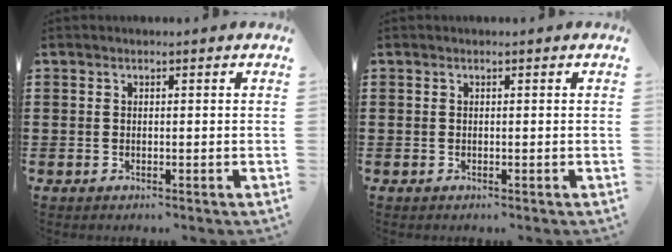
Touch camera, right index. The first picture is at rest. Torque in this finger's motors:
{"motor_torque": [-0.84, 1.25, 0.00, 0.00]}